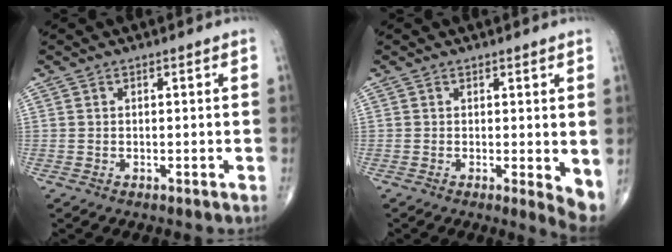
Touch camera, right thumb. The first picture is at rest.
{"total": 4.1, "force": [0.5, 1.3, 3.9], "torque": [-0.052, -0.013, 0.006]}